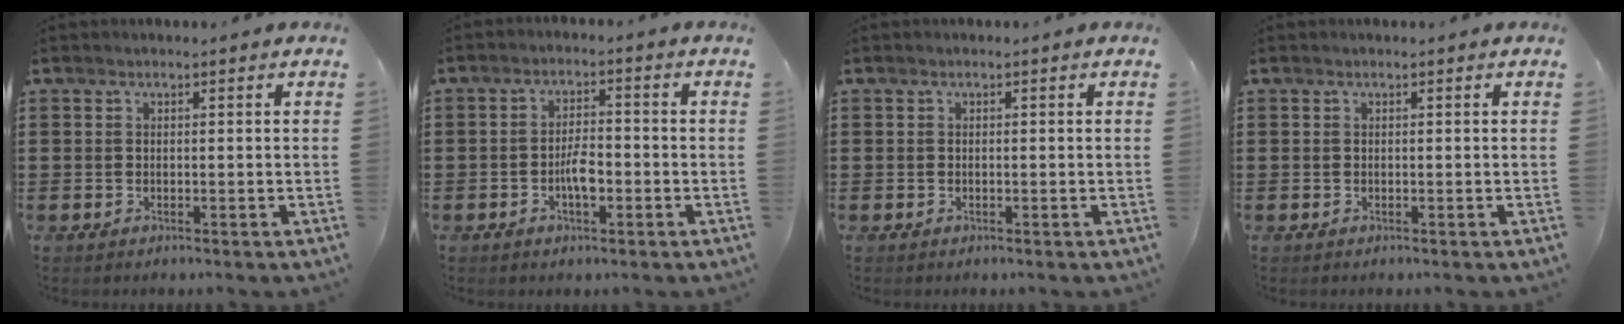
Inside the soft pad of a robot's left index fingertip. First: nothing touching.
{"total": 4.1, "force": [-1.2, 1.5, 3.6], "torque": [-0.071, 0.005, -0.024]}
{"total": 0.0}
{"total": 0.0}